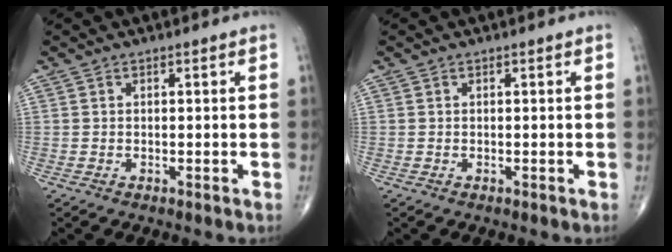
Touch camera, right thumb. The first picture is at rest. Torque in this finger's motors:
{"motor_torque": [0.00, 0.00, 0.00, 0.00, 0.00]}